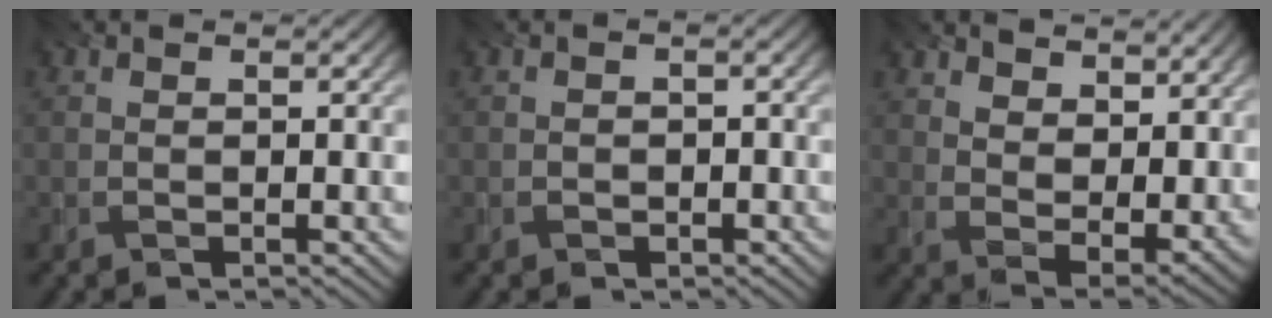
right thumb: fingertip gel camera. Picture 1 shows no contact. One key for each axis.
{"total": 1.0, "fx": -0.8, "fy": 0.5, "fz": -0.2, "tx": 0.008, "ty": -0.003, "tz": -0.016}
{"total": 10.3, "fx": 7.2, "fy": 4.8, "fz": 5.6, "tx": -0.113, "ty": -0.016, "tz": 0.108}